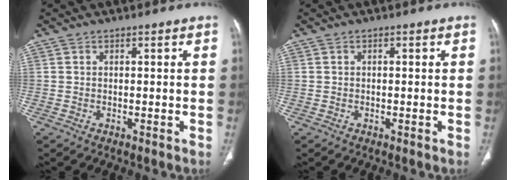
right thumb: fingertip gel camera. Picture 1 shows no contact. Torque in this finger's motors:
{"motor_torque": [-0.35, -0.50, -0.49, 0.38, 0.03]}